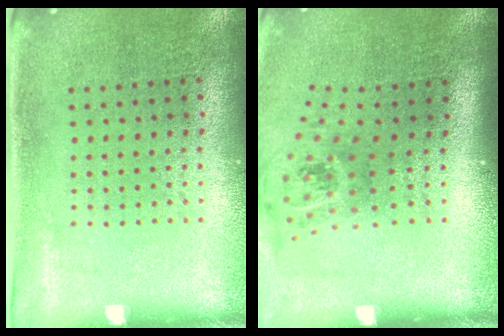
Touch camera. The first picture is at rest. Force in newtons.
{"total": 1.9, "press": 1.4, "slide": 1.3}